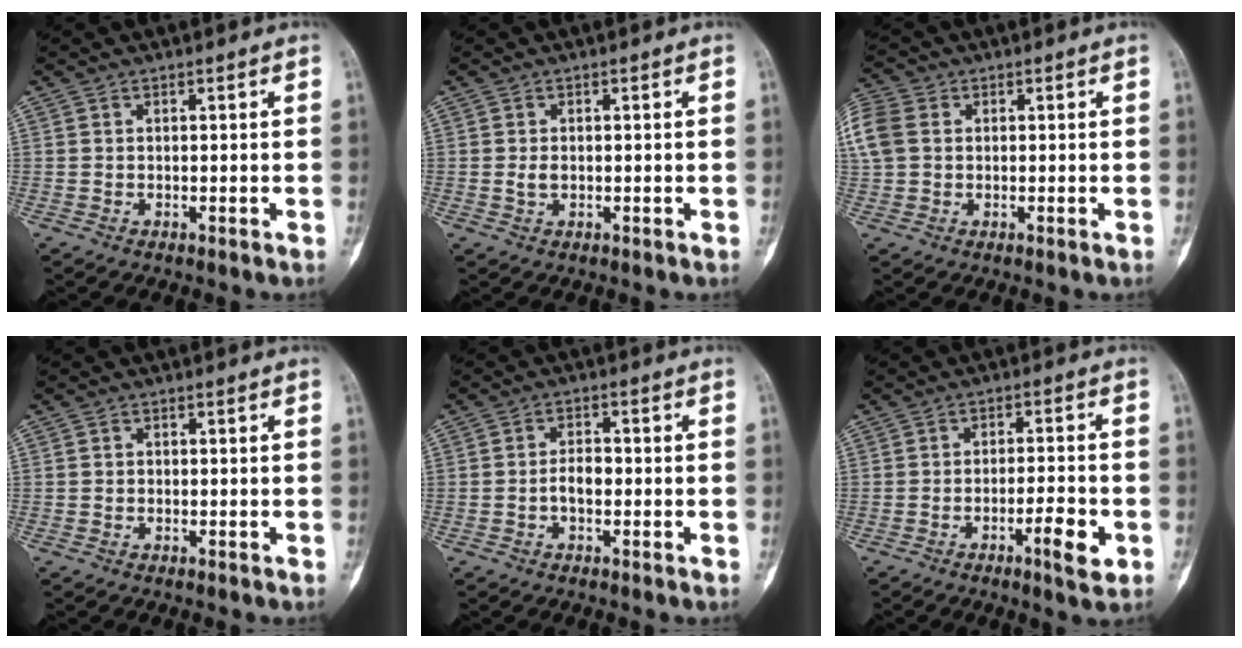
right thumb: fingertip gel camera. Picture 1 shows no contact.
{"total": 1.6, "force": [-0.1, 1.1, 1.2], "torque": [-0.023, 0.000, -0.001]}
{"total": 8.2, "force": [1.4, 6.3, 5.0], "torque": [-0.133, 0.018, 0.026]}
{"total": 0.5, "force": [-0.1, 0.5, 0.1], "torque": [0.001, 0.003, -0.005]}
{"total": 3.2, "force": [-0.8, 1.8, 2.5], "torque": [-0.038, 0.011, -0.018]}
{"total": 6.7, "force": [-2.9, 1.5, 5.9], "torque": [-0.095, 0.014, -0.043]}